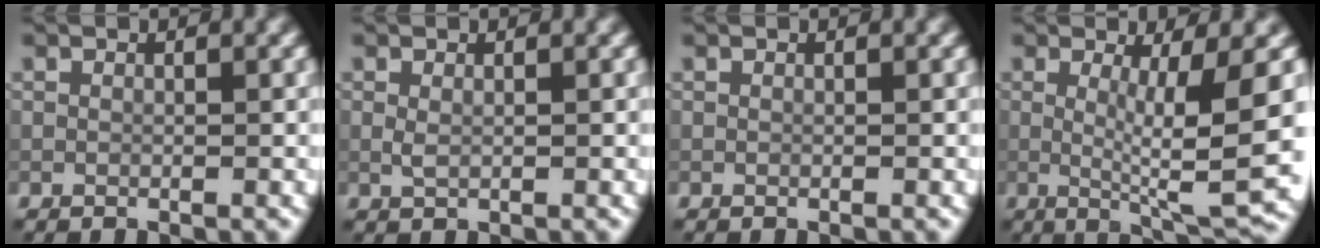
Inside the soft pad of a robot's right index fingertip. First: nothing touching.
{"total": 0.8, "force": [0.1, 0.4, 0.7], "torque": [-0.018, -0.001, 0.004]}
{"total": 0.0}
{"total": 8.7, "force": [0.2, 1.4, 8.6], "torque": [-0.126, -0.012, 0.009]}